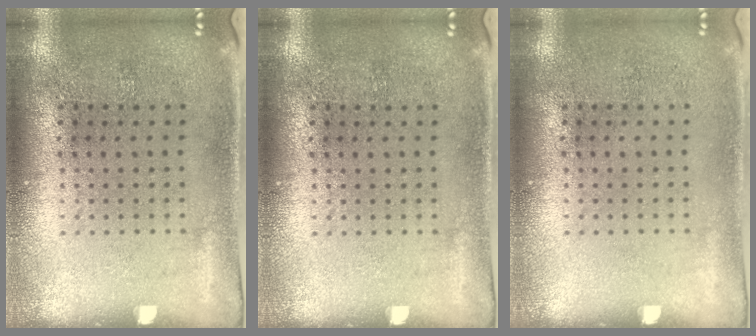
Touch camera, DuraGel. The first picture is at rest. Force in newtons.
{"total": 0.0}
{"total": 0.0}